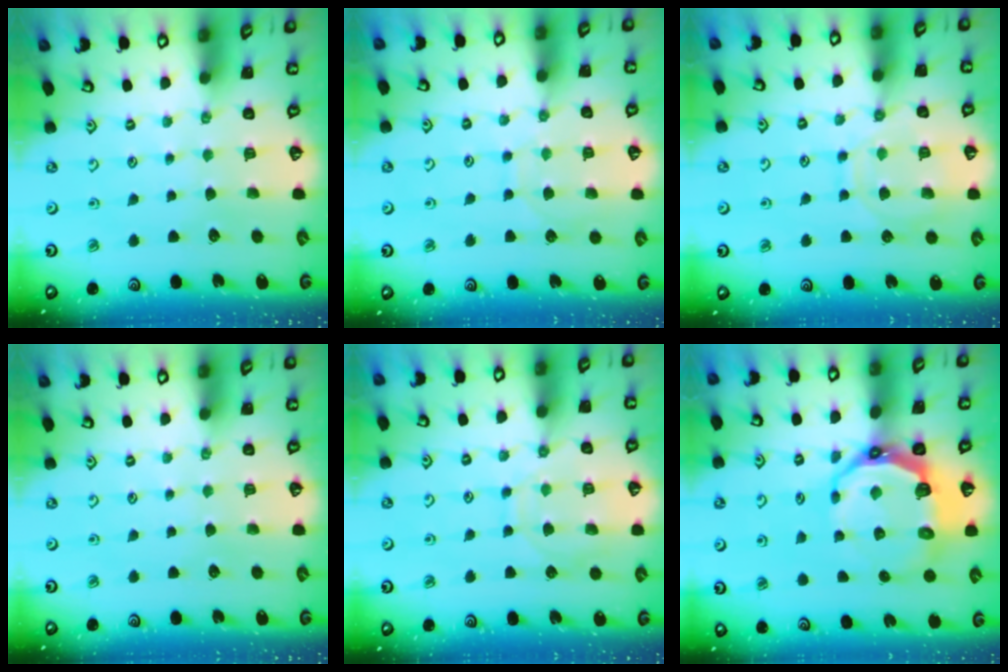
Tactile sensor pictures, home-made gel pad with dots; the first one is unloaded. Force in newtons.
{"total": 7.9, "press": 7.9, "slide": 0.6}
{"total": 11.2, "press": 11.1, "slide": 1.1}
{"total": 0.0}
{"total": 10.0, "press": 9.9, "slide": 1.0}
{"total": 11.4, "press": 10.1, "slide": 5.4}